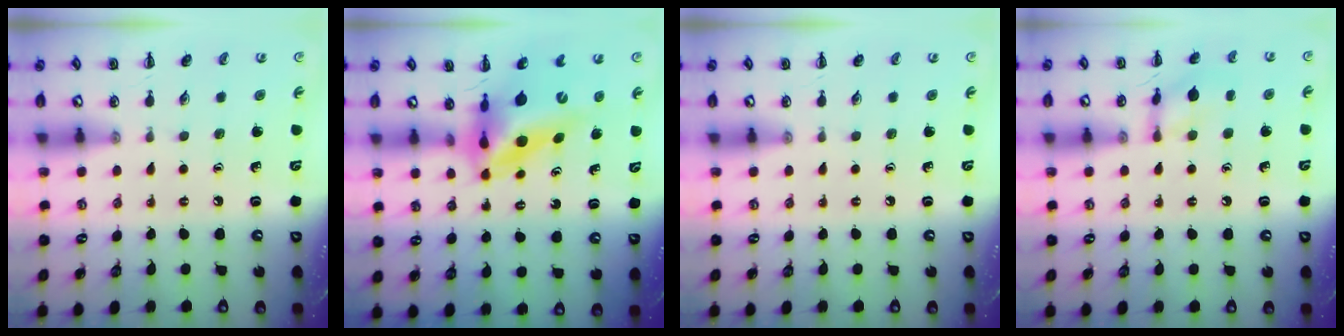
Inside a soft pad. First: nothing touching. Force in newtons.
{"total": 10.0, "press": 9.5, "slide": 3.2}
{"total": 0.0}
{"total": 9.0, "press": 9.0, "slide": 0.9}